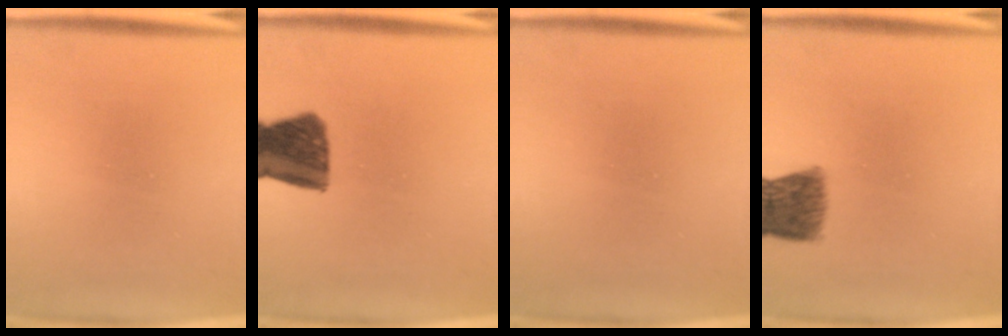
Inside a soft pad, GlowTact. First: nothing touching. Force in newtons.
{"total": 11.2}
{"total": 0.0}
{"total": 8.1}